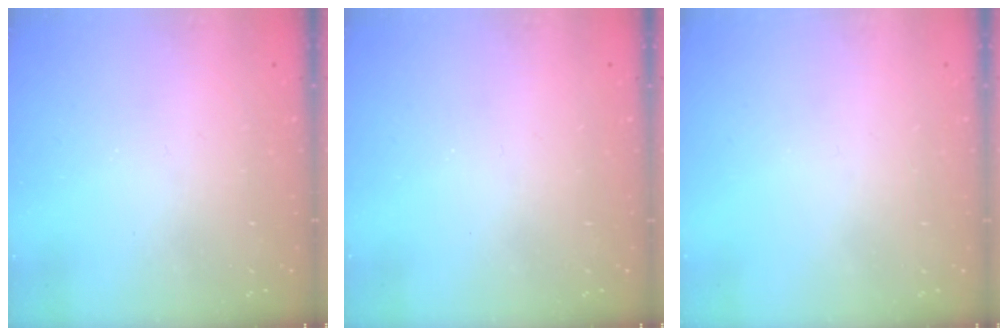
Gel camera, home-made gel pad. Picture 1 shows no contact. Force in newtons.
{"total": 0.0}
{"total": 0.0}